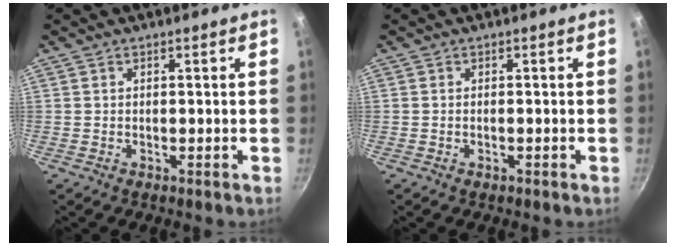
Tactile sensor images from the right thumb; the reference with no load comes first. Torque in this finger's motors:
{"motor_torque": [-0.61, 0.21, -0.46, 0.07, 0.02]}